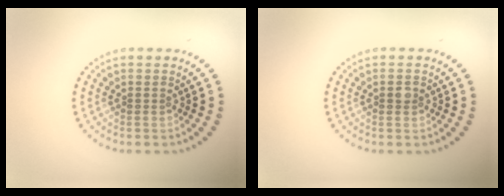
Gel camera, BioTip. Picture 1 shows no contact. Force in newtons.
{"total": 1.0, "press": 1.0, "slide": 0.1}